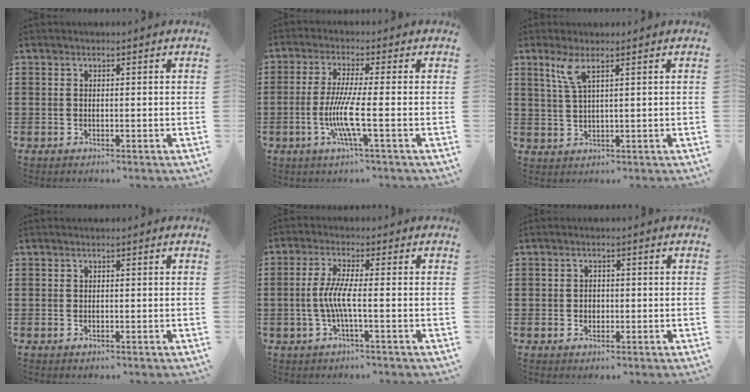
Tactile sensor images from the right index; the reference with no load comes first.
{"total": 7.5, "force": [-1.8, 0.1, 7.2], "torque": [-0.160, -0.023, -0.043]}
{"total": 3.7, "force": [2.0, 0.4, 3.1], "torque": [-0.068, 0.002, 0.034]}
{"total": 0.0}
{"total": 4.9, "force": [-1.0, 0.2, 4.8], "torque": [-0.110, -0.010, -0.028]}
{"total": 1.4, "force": [-0.2, 1.2, 0.8], "torque": [-0.017, 0.005, -0.004]}